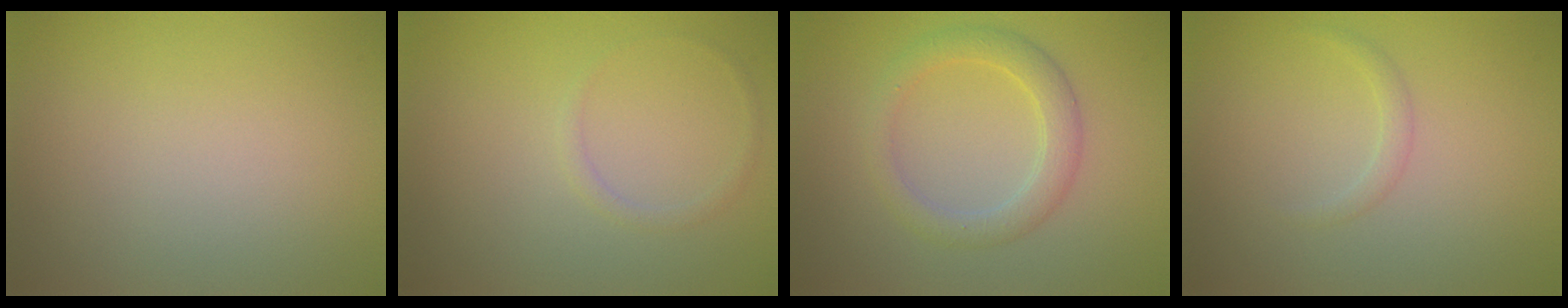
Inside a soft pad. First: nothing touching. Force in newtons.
{"total": 0.8, "press": 0.8, "slide": 0.0}
{"total": 3.0, "press": 3.0, "slide": 0.2}
{"total": 0.9, "press": 0.9, "slide": 0.0}